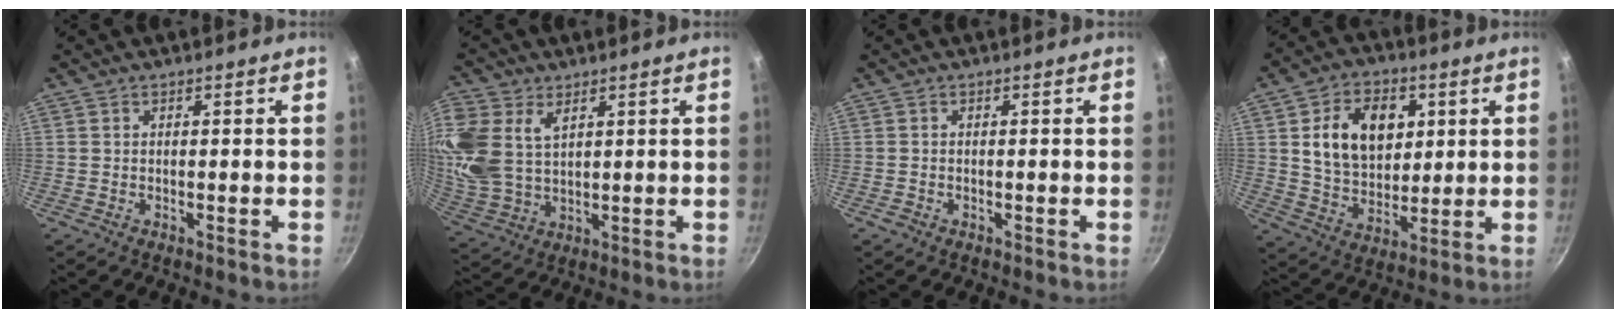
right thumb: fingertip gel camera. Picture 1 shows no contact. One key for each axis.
{"total": 14.7, "fx": 5.6, "fy": 9.9, "fz": 9.4, "tx": -0.217, "ty": -0.005, "tz": 0.123}
{"total": 1.0, "fx": -0.6, "fy": 0.7, "fz": 0.4, "tx": -0.011, "ty": 0.001, "tz": -0.011}
{"total": 15.2, "fx": 3.9, "fy": 10.8, "fz": 9.9, "tx": -0.132, "ty": -0.011, "tz": 0.069}